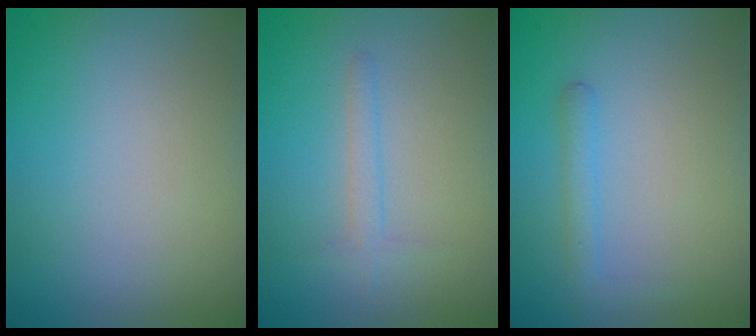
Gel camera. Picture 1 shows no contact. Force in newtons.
{"total": 1.2, "press": 1.2, "slide": 0.1}
{"total": 1.6, "press": 1.6, "slide": 0.1}